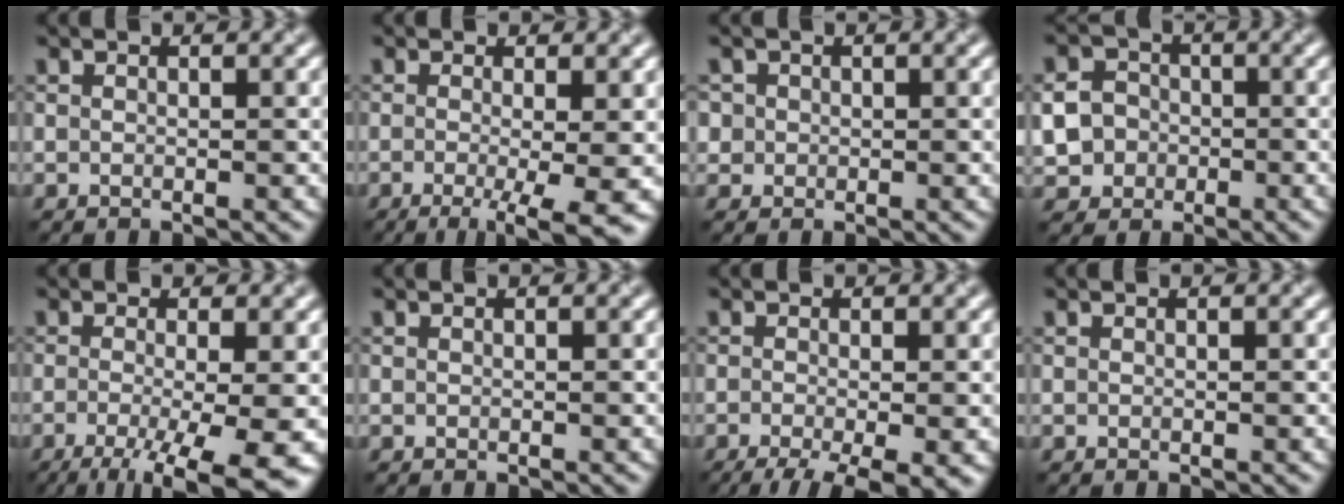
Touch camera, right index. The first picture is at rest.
{"total": 6.3, "force": [-2.0, 1.4, 5.8], "torque": [-0.081, -0.018, -0.023]}
{"total": 2.1, "force": [0.6, 1.9, 0.6], "torque": [-0.002, 0.006, 0.013]}
{"total": 7.3, "force": [-2.1, 6.7, 2.1], "torque": [-0.044, -0.015, -0.060]}
{"total": 9.2, "force": [-3.7, 2.7, 8.0], "torque": [-0.113, -0.022, -0.049]}
{"total": 0.0}
{"total": 6.8, "force": [-3.7, 1.9, 5.4], "torque": [-0.085, -0.014, -0.055]}
{"total": 0.0}